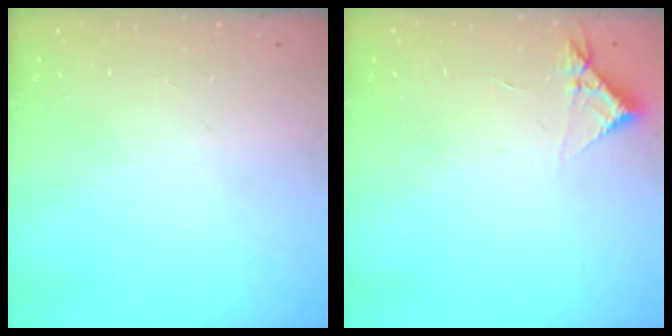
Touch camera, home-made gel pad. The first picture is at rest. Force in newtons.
{"total": 3.1, "press": 3.1, "slide": 0.5}